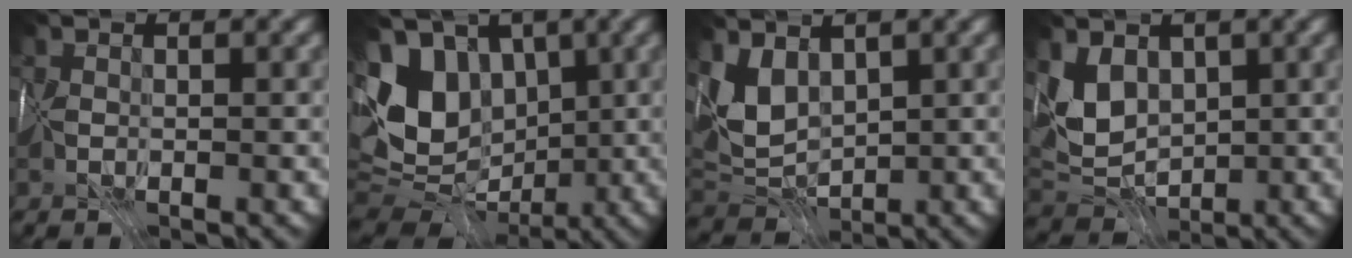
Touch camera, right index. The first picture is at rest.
{"total": 9.2, "force": [1.4, 7.0, 5.7], "torque": [-0.120, 0.007, 0.015]}
{"total": 3.1, "force": [2.2, 1.5, 1.5], "torque": [-0.038, -0.002, 0.045]}
{"total": 2.9, "force": [1.8, 1.9, 1.2], "torque": [-0.033, -0.003, 0.038]}